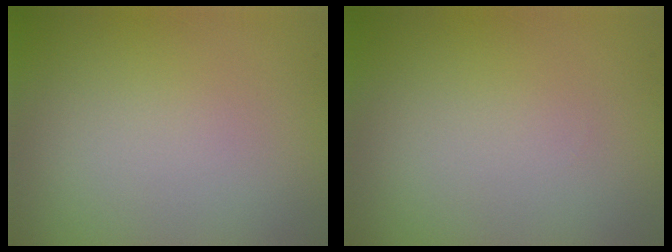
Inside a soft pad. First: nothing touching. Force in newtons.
{"total": 0.0}